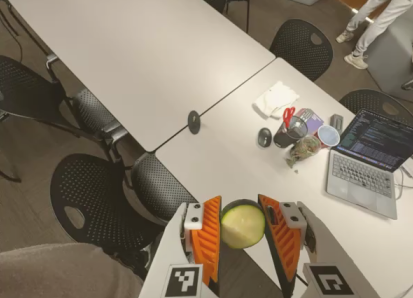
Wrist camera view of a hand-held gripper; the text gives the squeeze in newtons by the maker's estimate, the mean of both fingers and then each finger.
{"total": 12.1, "left": 12.3, "right": 11.9}